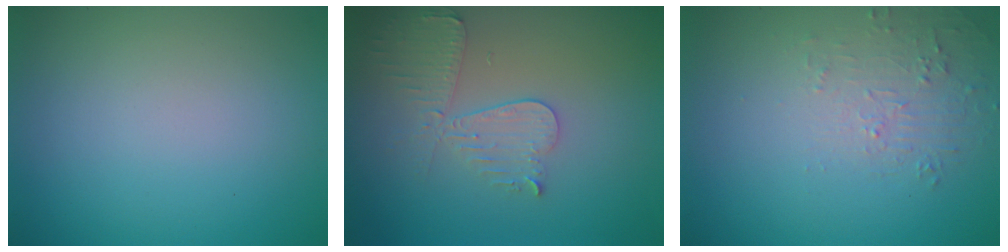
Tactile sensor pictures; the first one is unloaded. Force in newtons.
{"total": 3.6, "press": 3.2, "slide": 1.6}
{"total": 1.7, "press": 0.5, "slide": 1.7}